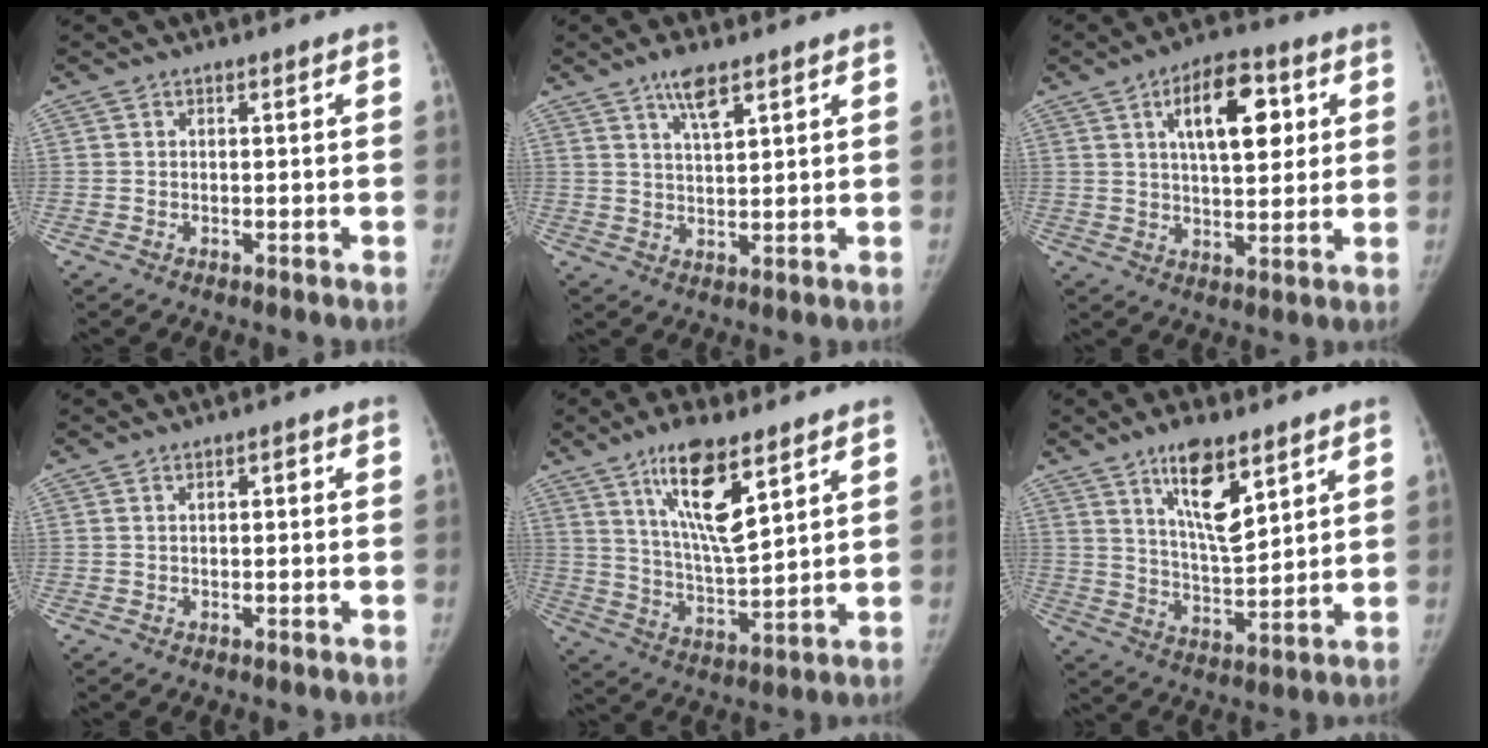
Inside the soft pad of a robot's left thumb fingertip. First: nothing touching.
{"total": 5.2, "force": [3.4, 1.6, 3.7], "torque": [-0.060, -0.017, 0.063]}
{"total": 12.9, "force": [4.4, 6.3, 10.4], "torque": [-0.129, -0.007, 0.067]}
{"total": 1.3, "force": [0.3, 0.7, 1.0], "torque": [-0.013, 0.006, 0.005]}
{"total": 13.9, "force": [7.8, 4.0, 10.8], "torque": [-0.178, -0.045, 0.148]}
{"total": 11.9, "force": [6.9, 4.1, 8.8], "torque": [-0.132, -0.048, 0.127]}